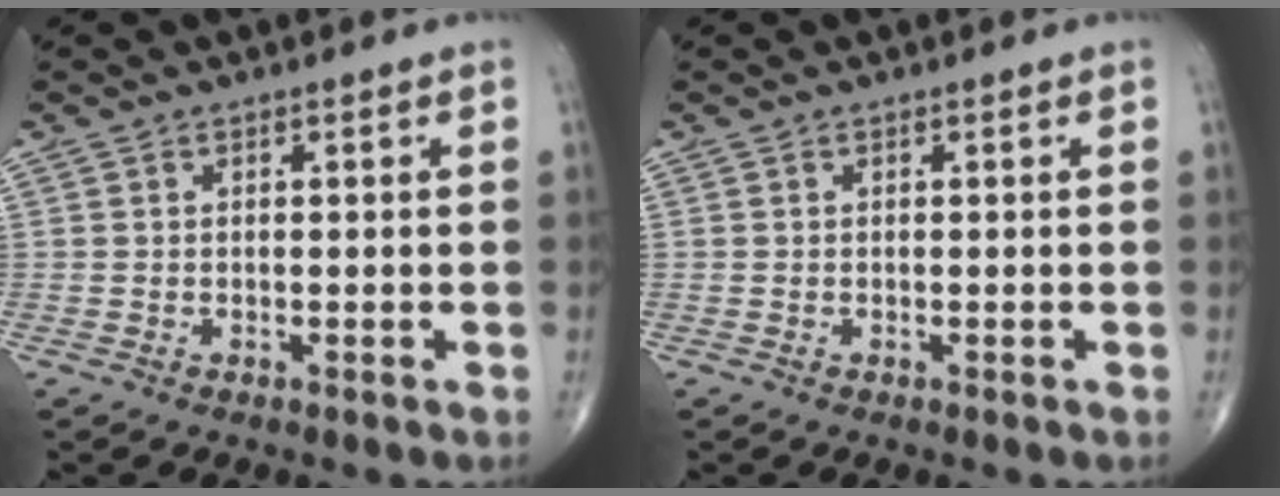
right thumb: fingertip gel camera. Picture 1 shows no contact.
{"total": 0.0}